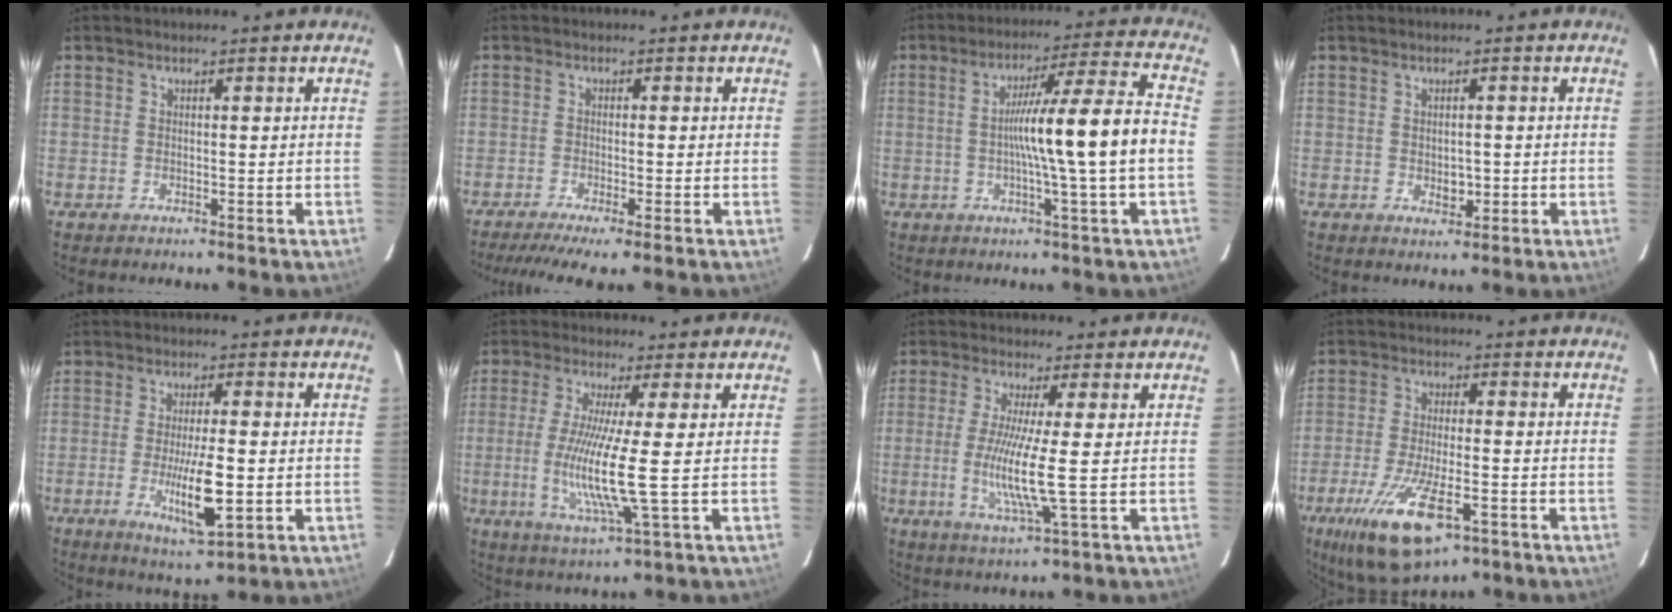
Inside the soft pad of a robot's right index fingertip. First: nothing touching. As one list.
[{"total": 6.7, "force": [-5.1, 0.1, 4.4], "torque": [-0.070, -0.012, -0.082]}, {"total": 13.2, "force": [-1.1, -1.8, 13.1], "torque": [-0.208, 0.007, -0.020]}, {"total": 2.4, "force": [-0.3, 1.5, 1.8], "torque": [-0.022, 0.000, 0.003]}, {"total": 9.0, "force": [-2.1, 1.2, 8.7], "torque": [-0.150, -0.020, -0.033]}, {"total": 10.2, "force": [-0.9, -0.6, 10.2], "torque": [-0.211, -0.029, -0.023]}, {"total": 8.3, "force": [-0.7, -0.7, 8.3], "torque": [-0.170, -0.027, -0.018]}, {"total": 12.9, "force": [-6.5, 3.6, 10.5], "torque": [-0.203, -0.027, -0.102]}]